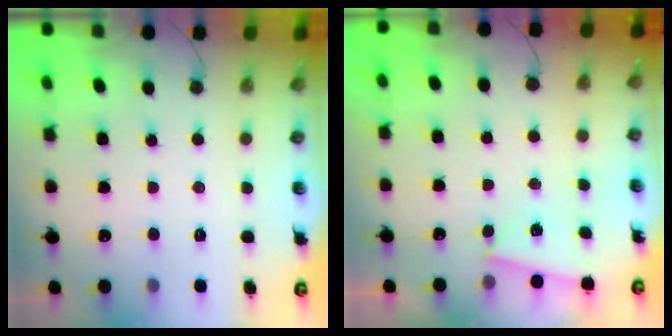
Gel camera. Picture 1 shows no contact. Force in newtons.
{"total": 1.7, "press": 1.7, "slide": 0.4}